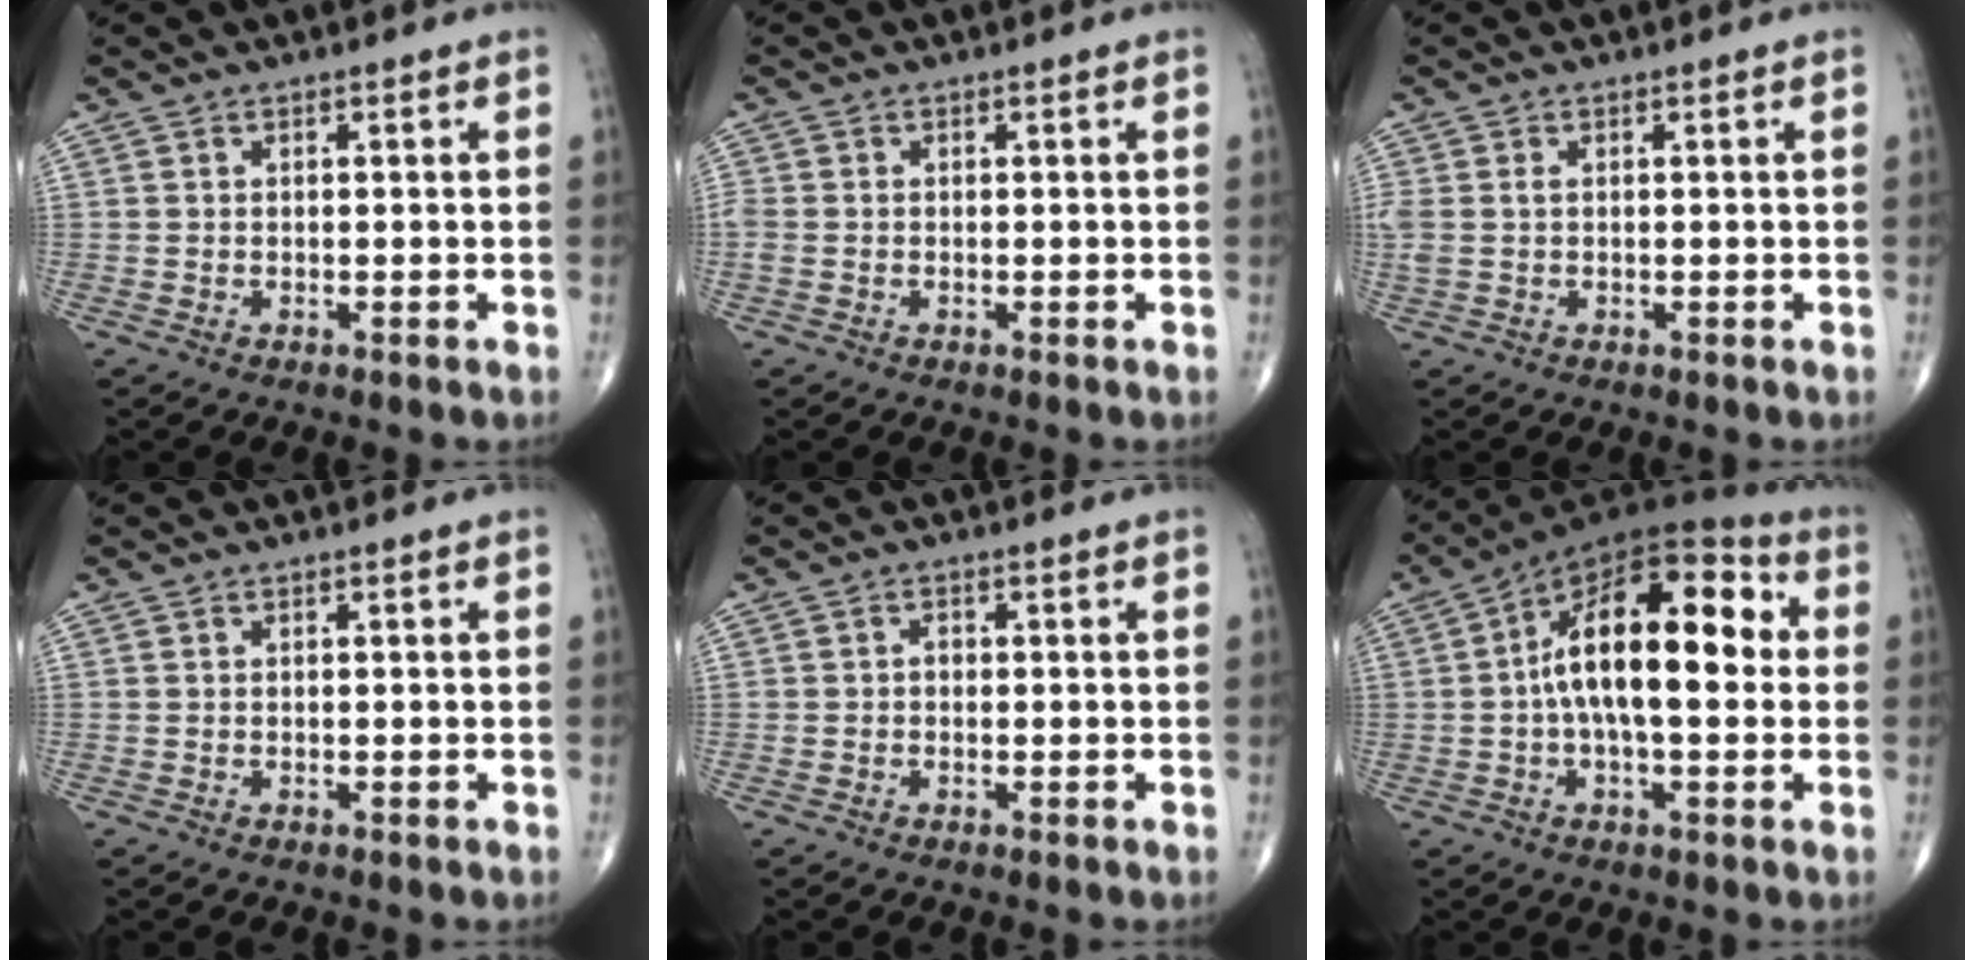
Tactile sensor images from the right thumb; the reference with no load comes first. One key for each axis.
{"total": 1.5, "fx": -0.2, "fy": 1.1, "fz": 1.0, "tx": -0.034, "ty": 0.002, "tz": -0.005}
{"total": 2.4, "fx": 0.3, "fy": 1.5, "fz": 1.9, "tx": -0.065, "ty": 0.011, "tz": 0.009}
{"total": 0.0}
{"total": 1.0, "fx": -0.1, "fy": 0.8, "fz": 0.6, "tx": -0.005, "ty": 0.004, "tz": -0.005}
{"total": 19.3, "fx": 1.8, "fy": 8.8, "fz": 17.1, "tx": -0.256, "ty": 0.035, "tz": 0.015}